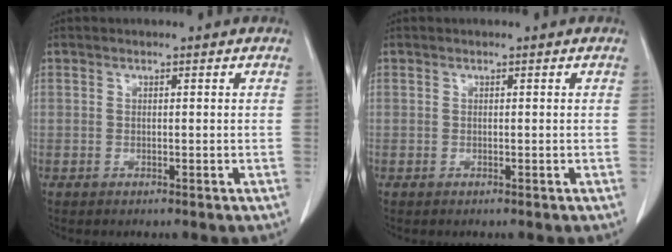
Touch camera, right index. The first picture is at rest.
{"total": 0.0}